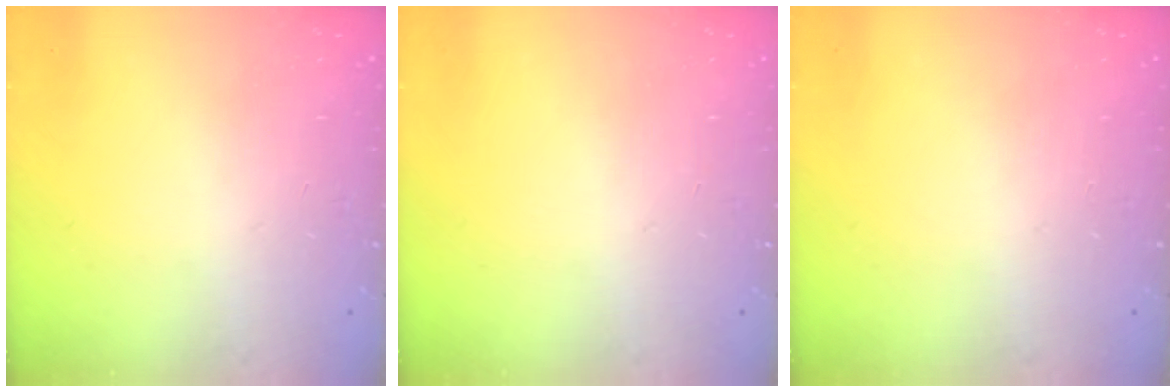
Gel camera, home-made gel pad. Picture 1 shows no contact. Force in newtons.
{"total": 0.0}
{"total": 0.0}